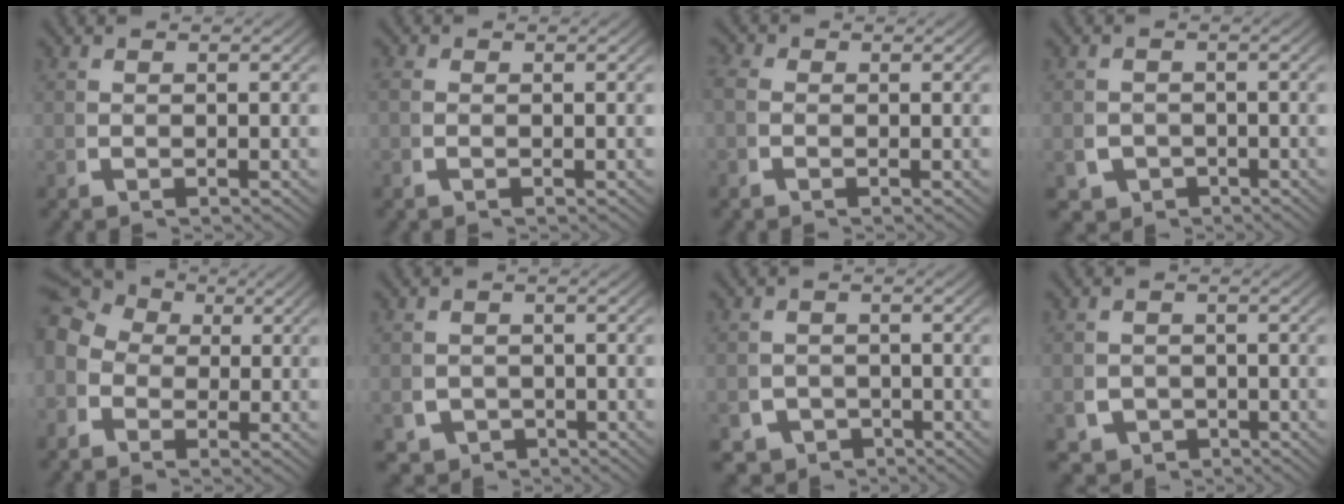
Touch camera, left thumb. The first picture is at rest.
{"total": 0.6, "force": [-0.3, 0.5, 0.3], "torque": [-0.012, -0.005, -0.006]}
{"total": 1.3, "force": [-0.3, 1.1, 0.6], "torque": [-0.015, -0.003, -0.011]}
{"total": 4.2, "force": [-2.4, 3.3, 1.1], "torque": [-0.016, -0.028, -0.035]}
{"total": 6.5, "force": [2.1, 4.9, 3.6], "torque": [-0.053, 0.003, 0.025]}
{"total": 4.1, "force": [-2.2, 3.3, 1.2], "torque": [-0.021, -0.029, -0.031]}
{"total": 4.8, "force": [-3.3, 3.2, 1.1], "torque": [-0.008, -0.028, -0.053]}
{"total": 4.5, "force": [-2.3, 3.7, 1.3], "torque": [-0.022, -0.029, -0.034]}